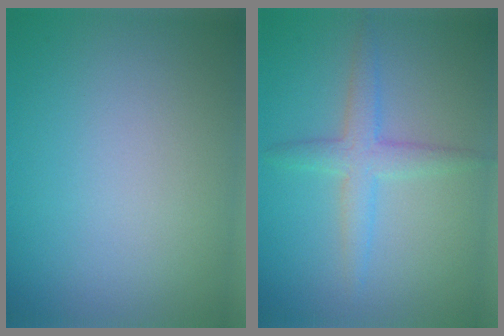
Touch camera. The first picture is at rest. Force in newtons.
{"total": 2.9, "press": 2.9, "slide": 0.1}